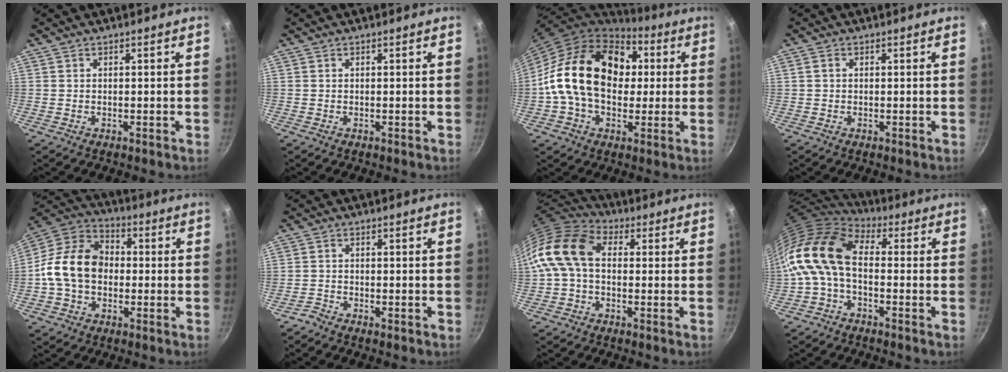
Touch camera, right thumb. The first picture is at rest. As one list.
[{"total": 0.0}, {"total": 22.1, "force": [2.2, 15.8, 15.3], "torque": [-0.237, 0.033, 0.027]}, {"total": 1.0, "force": [0.1, 0.8, 0.5], "torque": [-0.010, 0.005, 0.002]}, {"total": 14.3, "force": [-1.2, 10.7, 9.4], "torque": [-0.135, 0.035, -0.043]}, {"total": 1.7, "force": [-1.6, 0.4, 0.5], "torque": [-0.019, 0.012, -0.033]}, {"total": 12.9, "force": [0.5, 8.8, 9.4], "torque": [-0.168, 0.032, -0.011]}, {"total": 13.1, "force": [-1.0, 7.8, 10.5], "torque": [-0.196, 0.027, -0.037]}]